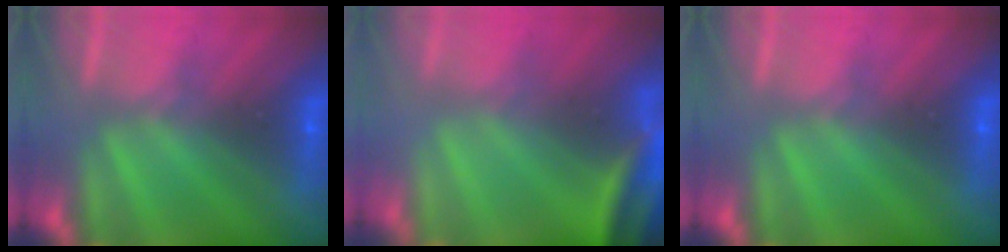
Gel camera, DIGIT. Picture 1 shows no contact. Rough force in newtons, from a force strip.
{"total": 3.5}
{"total": 0.0}